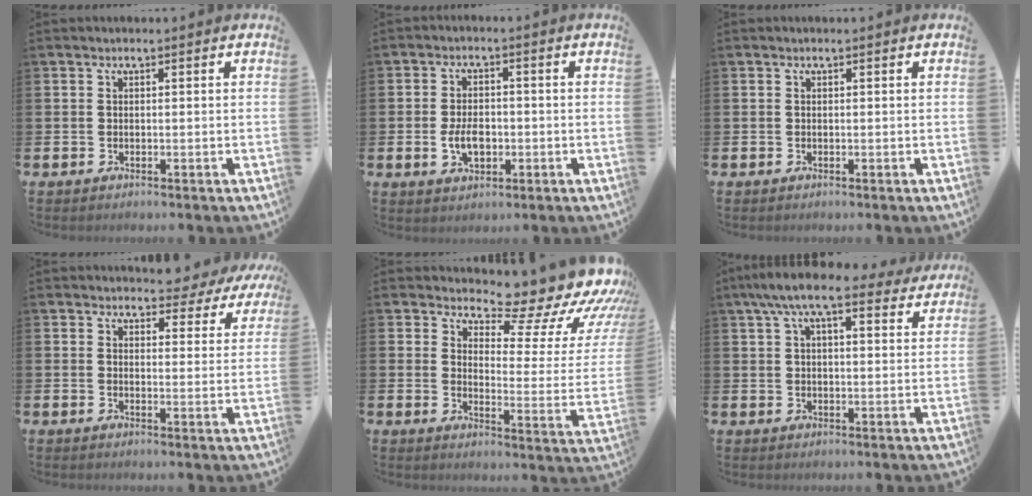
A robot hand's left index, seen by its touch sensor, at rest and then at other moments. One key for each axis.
{"total": 4.2, "fx": -0.8, "fy": 2.7, "fz": 3.2, "tx": -0.059, "ty": 0.000, "tz": -0.018}
{"total": 0.0}
{"total": 3.0, "fx": 2.7, "fy": 1.2, "fz": -0.2, "tx": -0.001, "ty": -0.025, "tz": 0.043}
{"total": 9.7, "fx": 8.7, "fy": 3.1, "fz": 3.1, "tx": -0.047, "ty": -0.082, "tz": 0.135}
{"total": 8.8, "fx": 7.1, "fy": 2.4, "fz": 4.6, "tx": -0.086, "ty": -0.020, "tz": 0.125}